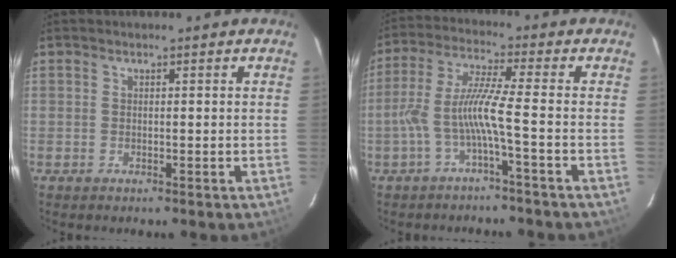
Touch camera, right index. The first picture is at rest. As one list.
[{"total": 7.3, "force": [-2.9, -0.9, 6.6], "torque": [-0.152, 0.005, -0.054]}]